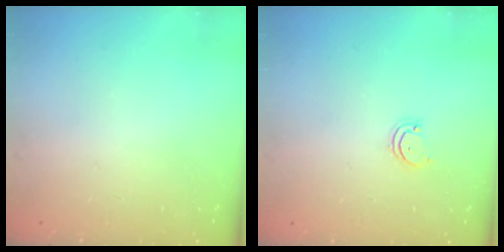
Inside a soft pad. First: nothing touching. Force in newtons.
{"total": 2.3, "press": 2.3, "slide": 0.1}